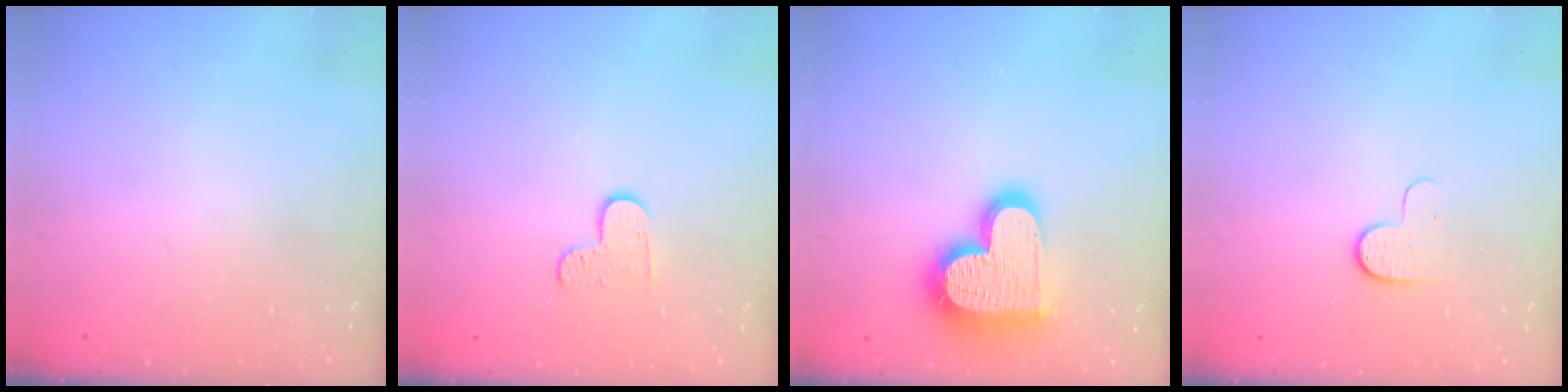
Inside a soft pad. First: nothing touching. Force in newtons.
{"total": 5.8, "press": 5.8, "slide": 0.6}
{"total": 19.8, "press": 19.7, "slide": 1.3}
{"total": 5.4, "press": 5.3, "slide": 1.2}